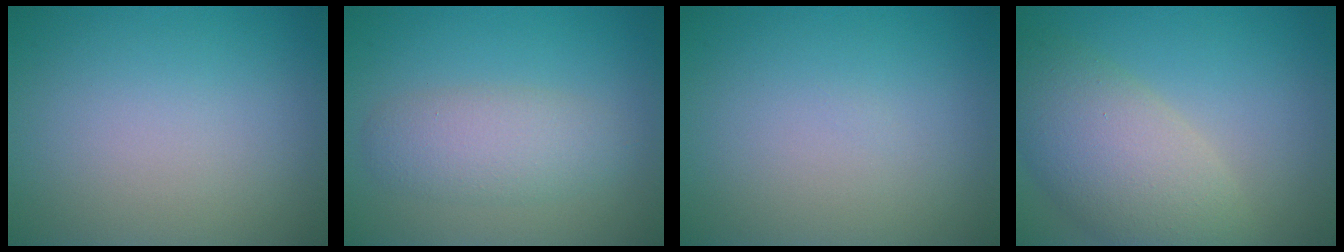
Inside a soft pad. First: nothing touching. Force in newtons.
{"total": 3.5, "press": 3.5, "slide": 0.3}
{"total": 0.0}
{"total": 7.1, "press": 7.1, "slide": 0.8}